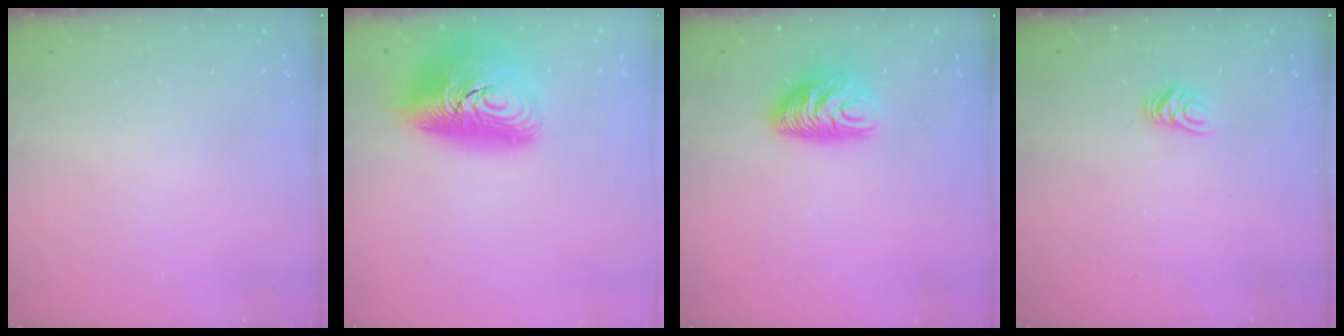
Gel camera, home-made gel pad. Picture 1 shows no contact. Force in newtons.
{"total": 20.4, "press": 20.4, "slide": 1.6}
{"total": 10.5, "press": 10.4, "slide": 1.0}
{"total": 4.8, "press": 4.8, "slide": 0.4}